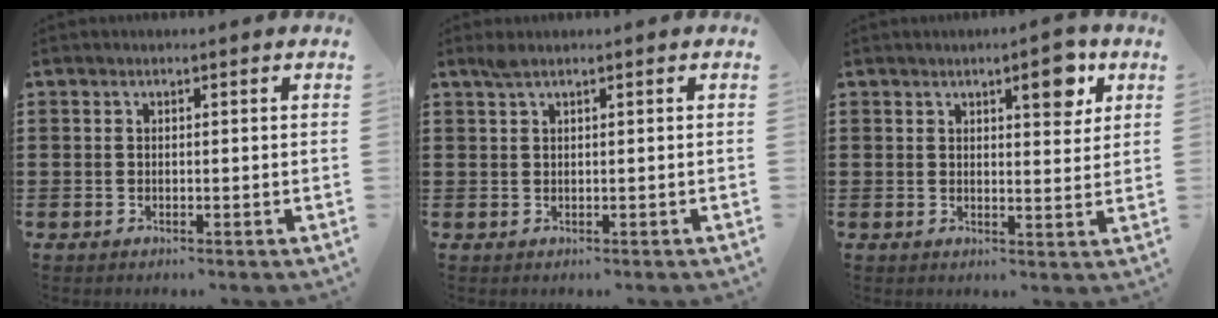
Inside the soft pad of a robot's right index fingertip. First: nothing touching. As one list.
[{"total": 0.9, "force": [0.5, 0.0, 0.7], "torque": [-0.015, 0.002, 0.009]}, {"total": 5.6, "force": [3.2, 1.8, 4.2], "torque": [-0.058, -0.003, 0.048]}]